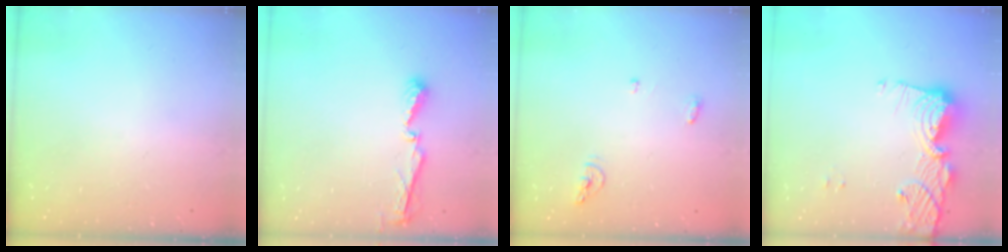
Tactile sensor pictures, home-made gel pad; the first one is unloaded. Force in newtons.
{"total": 5.1, "press": 5.1, "slide": 0.4}
{"total": 5.6, "press": 5.6, "slide": 0.2}
{"total": 12.7, "press": 12.6, "slide": 1.2}